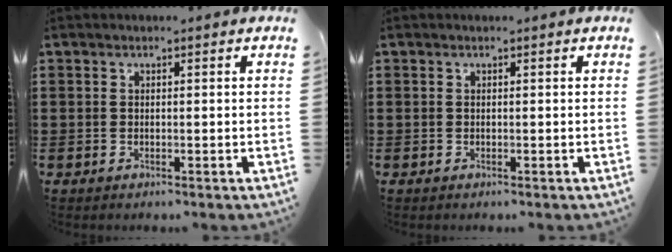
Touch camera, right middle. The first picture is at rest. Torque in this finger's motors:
{"motor_torque": [0.06, -0.04, 0.07, 0.01]}